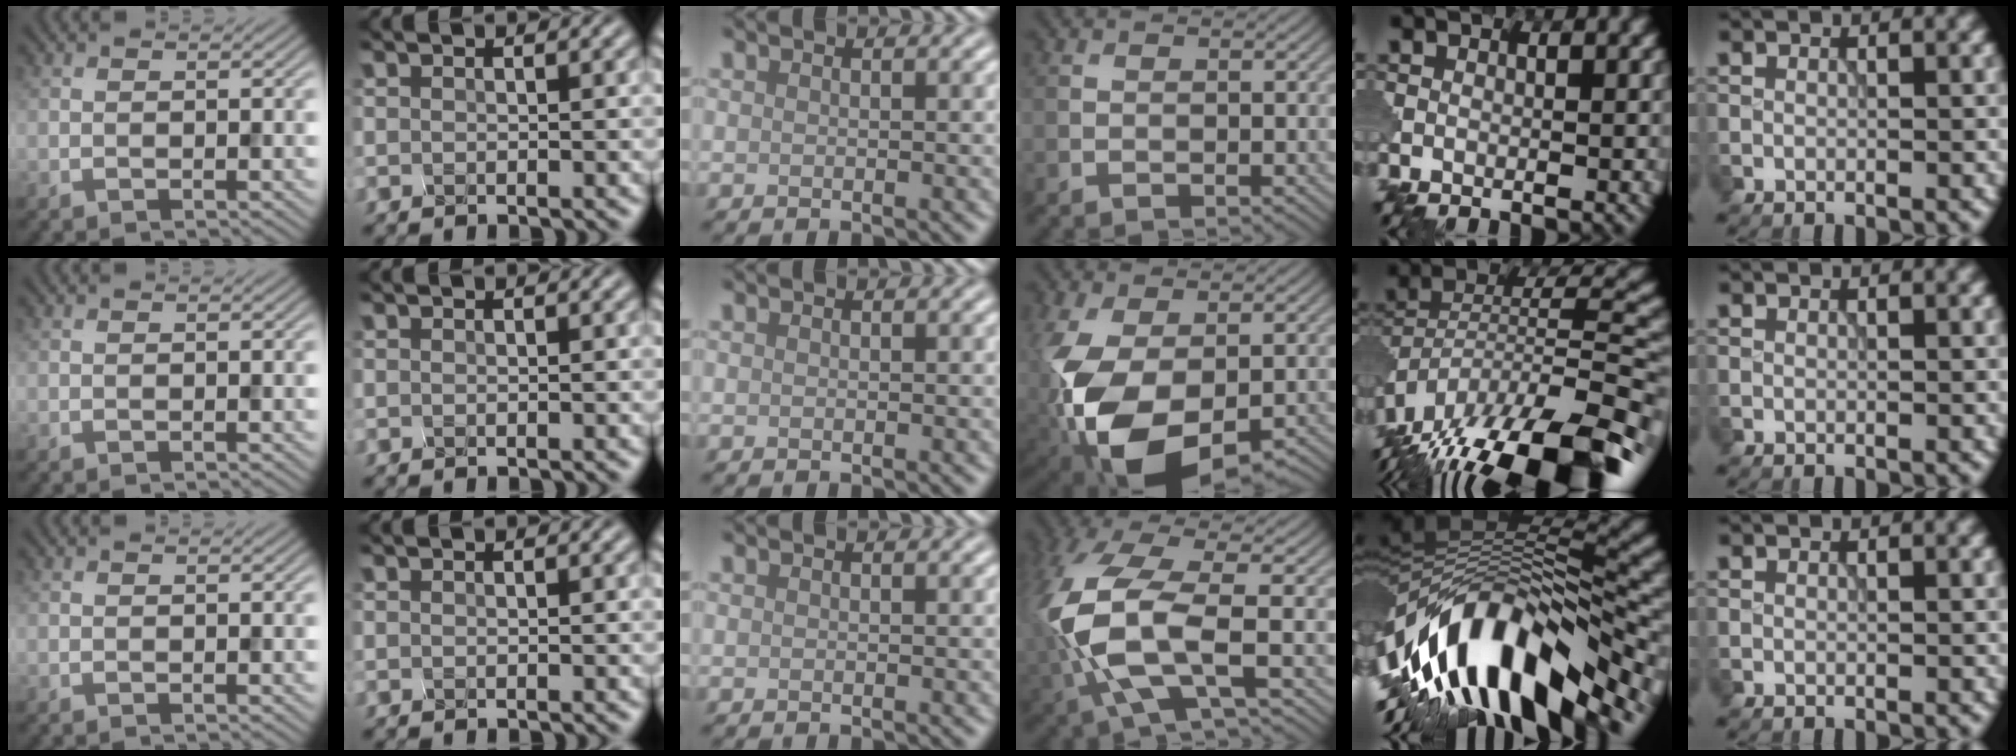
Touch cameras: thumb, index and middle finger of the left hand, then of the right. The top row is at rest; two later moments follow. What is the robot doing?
{"motion": "squeeze", "object": "hand grip exerciser"}